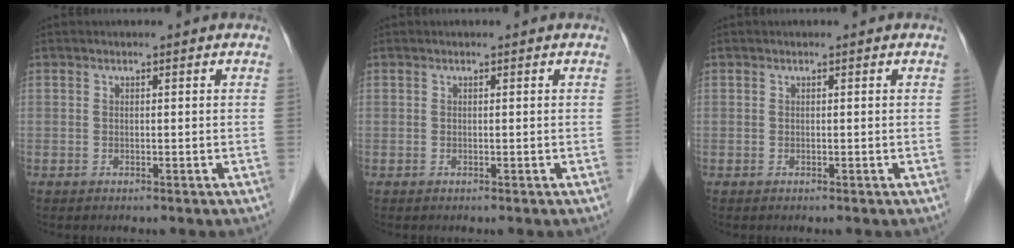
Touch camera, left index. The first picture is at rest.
{"total": 0.0}
{"total": 0.0}